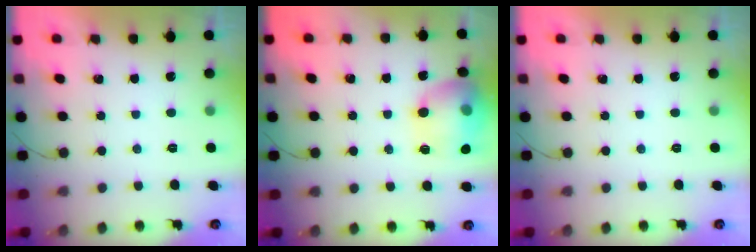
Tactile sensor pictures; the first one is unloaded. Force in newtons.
{"total": 16.4, "press": 16.3, "slide": 1.5}
{"total": 0.0}